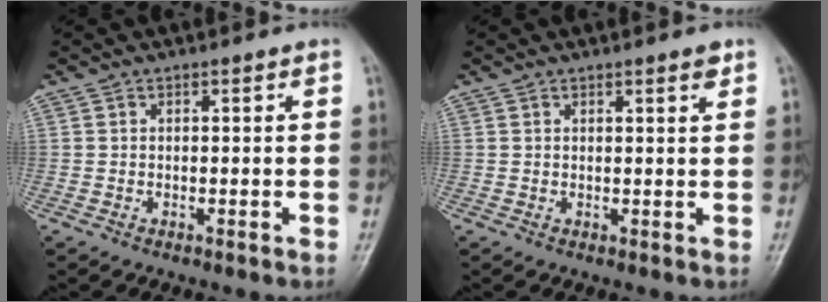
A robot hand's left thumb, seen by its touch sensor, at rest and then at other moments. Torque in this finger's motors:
{"motor_torque": [-0.07, -0.04, -0.13, -0.07, 0.05]}